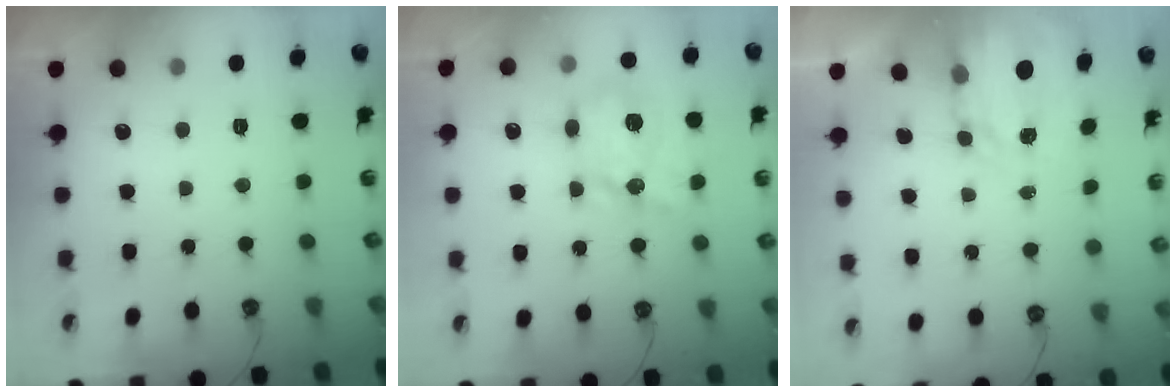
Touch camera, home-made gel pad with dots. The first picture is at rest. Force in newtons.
{"total": 13.5, "press": 13.5, "slide": 0.2}
{"total": 3.9, "press": 3.9, "slide": 0.3}